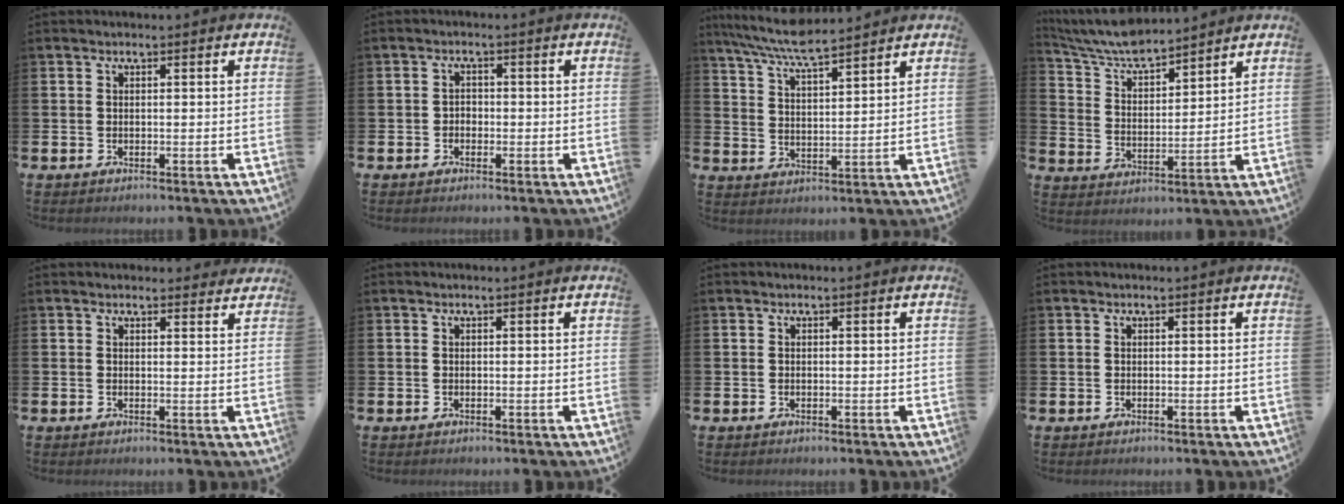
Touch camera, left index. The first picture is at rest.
{"total": 1.5, "force": [-0.8, 1.2, 0.5], "torque": [-0.008, 0.004, -0.019]}
{"total": 6.9, "force": [6.5, 0.4, 2.3], "torque": [-0.068, -0.032, 0.118]}
{"total": 6.8, "force": [6.5, 0.8, 1.8], "torque": [-0.065, -0.036, 0.116]}
{"total": 1.5, "force": [1.5, 0.4, 0.1], "torque": [0.008, -0.005, 0.025]}
{"total": 0.0}
{"total": 0.0}
{"total": 0.0}